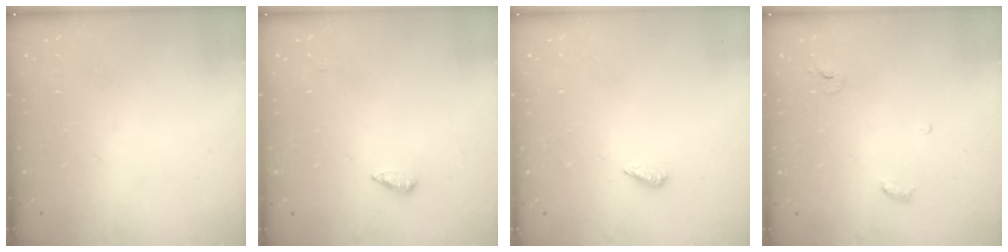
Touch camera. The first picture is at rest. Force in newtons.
{"total": 3.2, "press": 3.1, "slide": 0.3}
{"total": 4.8, "press": 4.8, "slide": 0.4}
{"total": 3.7, "press": 3.7, "slide": 0.3}